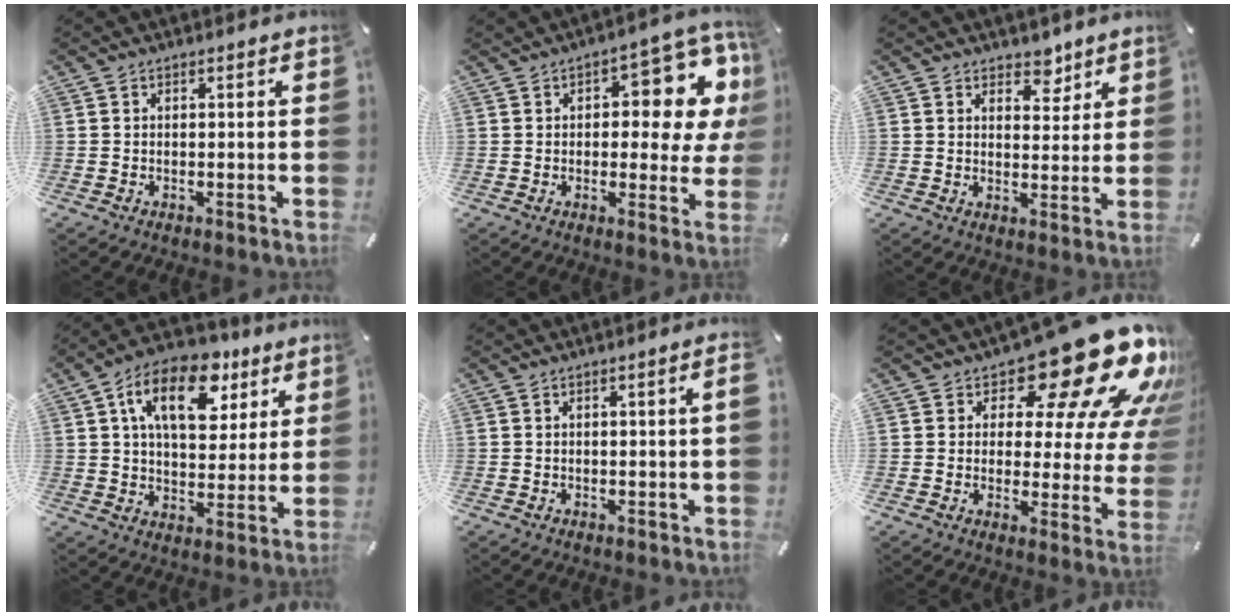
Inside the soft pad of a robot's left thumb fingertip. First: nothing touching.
{"total": 12.4, "force": [4.9, 6.3, 9.6], "torque": [-0.109, -0.044, 0.078]}
{"total": 5.4, "force": [4.0, 3.4, 1.3], "torque": [0.009, -0.026, 0.063]}
{"total": 16.2, "force": [7.9, 9.4, 10.6], "torque": [-0.164, -0.025, 0.134]}
{"total": 1.7, "force": [0.1, 0.0, 1.7], "torque": [-0.028, -0.004, 0.001]}
{"total": 22.8, "force": [14.4, 8.8, 15.2], "torque": [-0.196, -0.104, 0.228]}